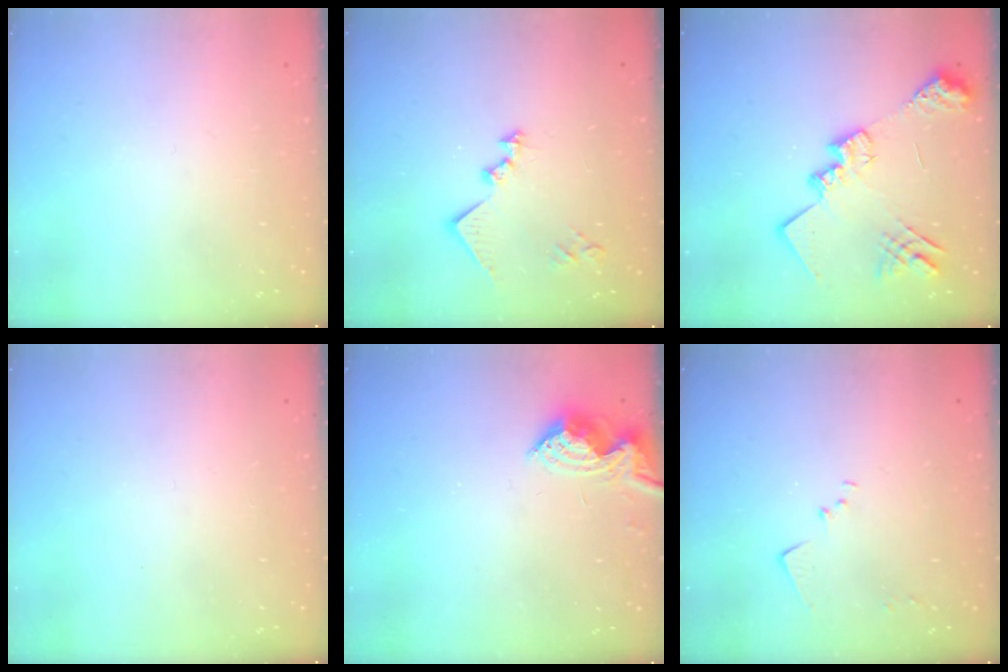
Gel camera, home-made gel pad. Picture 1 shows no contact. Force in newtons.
{"total": 11.3, "press": 11.3, "slide": 0.9}
{"total": 18.4, "press": 18.4, "slide": 1.6}
{"total": 0.0}
{"total": 9.0, "press": 9.0, "slide": 0.3}
{"total": 7.4, "press": 7.4, "slide": 0.8}